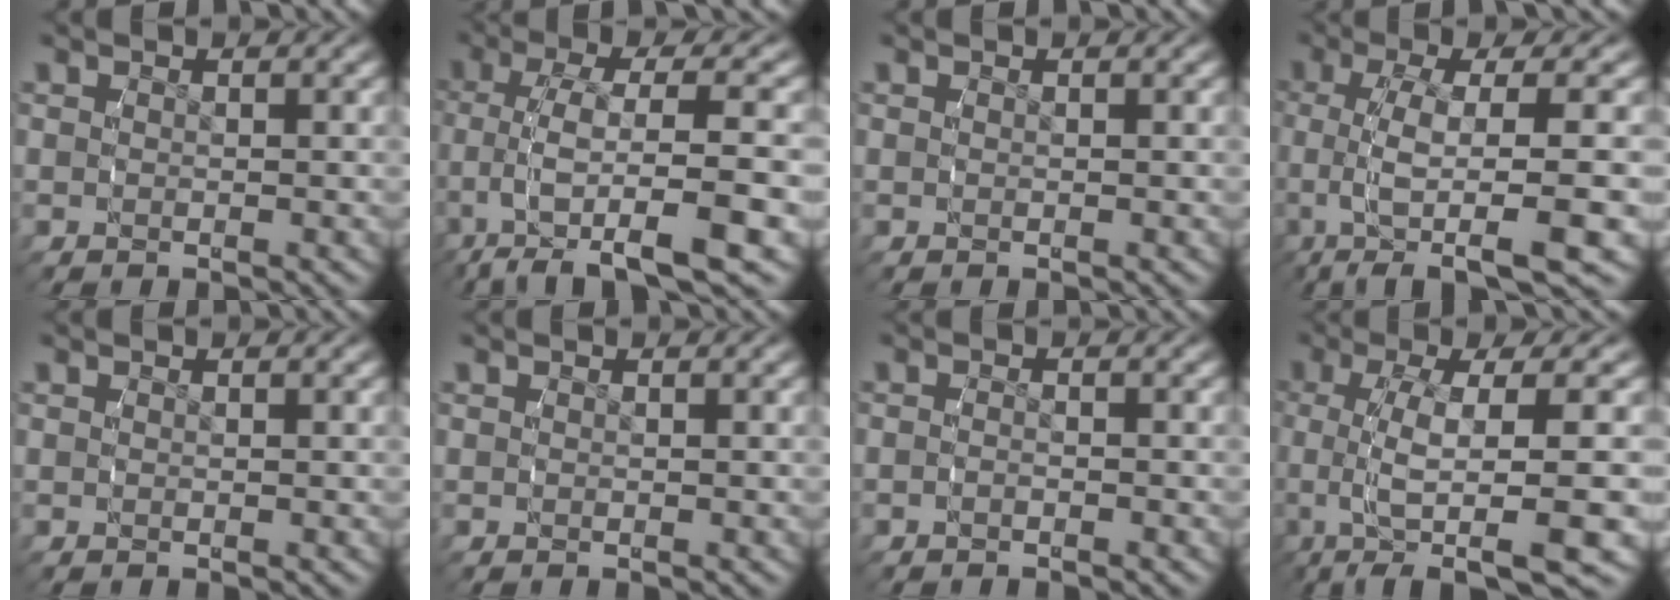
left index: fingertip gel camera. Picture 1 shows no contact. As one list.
[{"total": 9.2, "force": [-5.1, 3.3, 6.9], "torque": [-0.142, -0.040, -0.055]}, {"total": 0.0}, {"total": 8.1, "force": [-4.0, 2.4, 6.7], "torque": [-0.130, -0.032, -0.042]}, {"total": 0.0}, {"total": 0.0}, {"total": 1.0, "force": [-0.9, 0.1, 0.4], "torque": [-0.011, 0.000, -0.018]}, {"total": 9.0, "force": [-4.6, 2.8, 7.2], "torque": [-0.135, -0.031, -0.051]}]